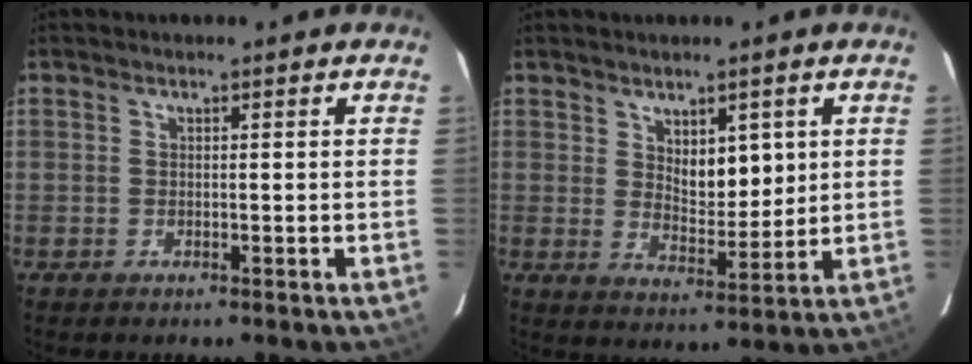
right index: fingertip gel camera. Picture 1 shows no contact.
{"total": 5.9, "force": [2.2, 2.8, 4.7], "torque": [-0.075, -0.006, 0.045]}